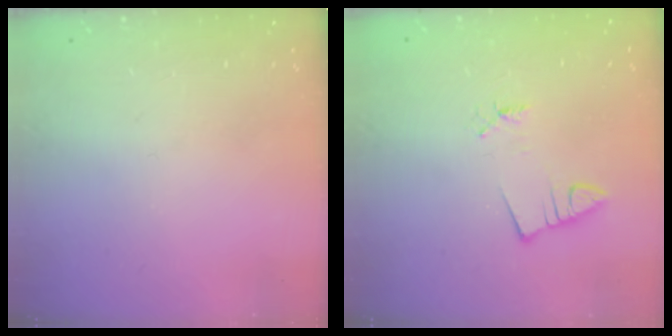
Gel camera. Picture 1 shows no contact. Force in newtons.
{"total": 1.0, "press": 1.0, "slide": 0.0}